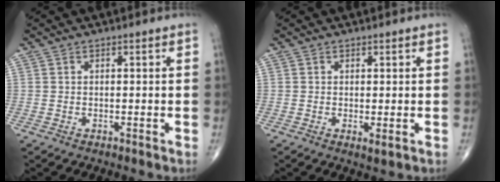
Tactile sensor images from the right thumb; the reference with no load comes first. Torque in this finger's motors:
{"motor_torque": [-0.33, 0.01, -0.14, 0.18, -0.03]}